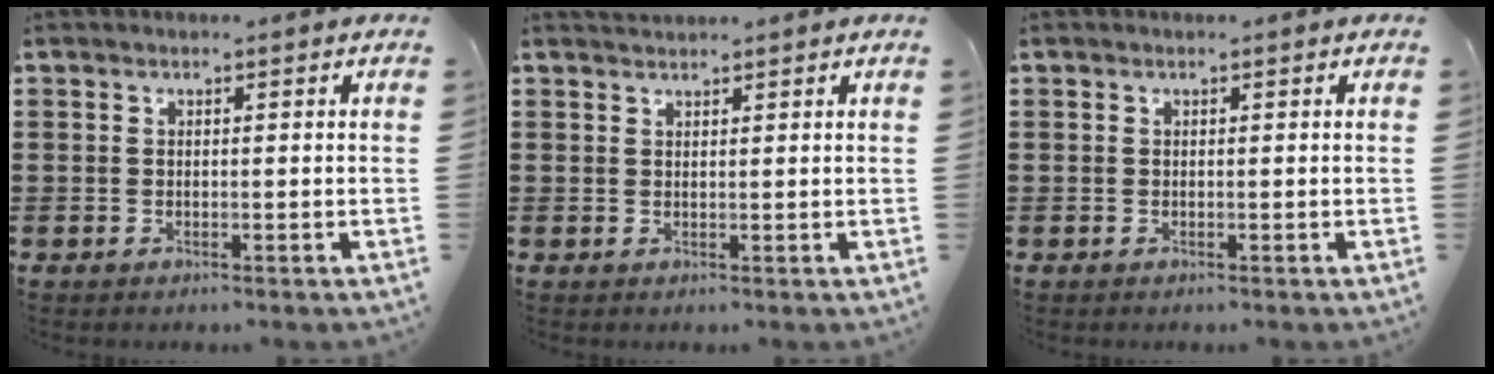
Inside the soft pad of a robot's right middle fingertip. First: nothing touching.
{"total": 1.2, "force": [1.2, 0.2, 0.1], "torque": [-0.004, 0.001, 0.022]}
{"total": 0.0}